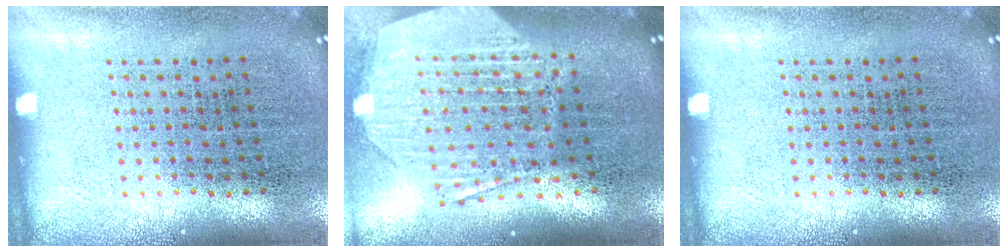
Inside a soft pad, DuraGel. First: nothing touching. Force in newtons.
{"total": 3.0, "press": 2.4, "slide": 1.8}
{"total": 0.0}